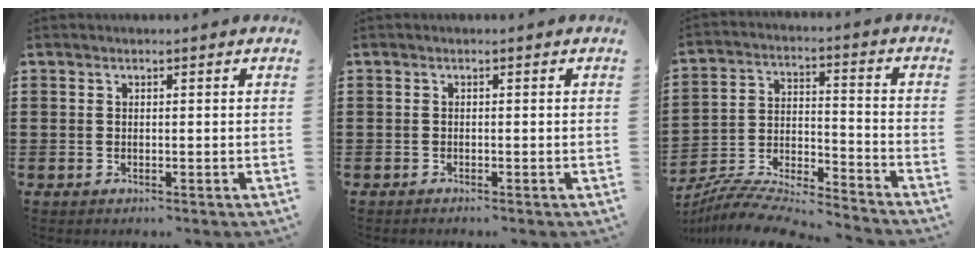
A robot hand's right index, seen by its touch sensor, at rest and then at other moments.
{"total": 0.6, "force": [-0.6, -0.1, 0.0], "torque": [-0.001, -0.003, -0.012]}
{"total": 7.8, "force": [-7.5, 0.7, 1.9], "torque": [-0.046, -0.006, -0.153]}